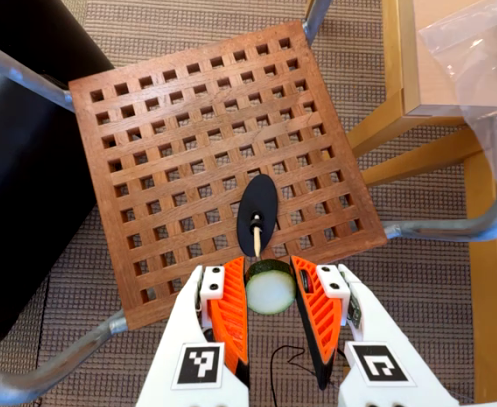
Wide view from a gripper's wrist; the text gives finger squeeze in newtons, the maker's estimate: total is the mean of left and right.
{"total": 11.4, "left": 11.8, "right": 11.0}